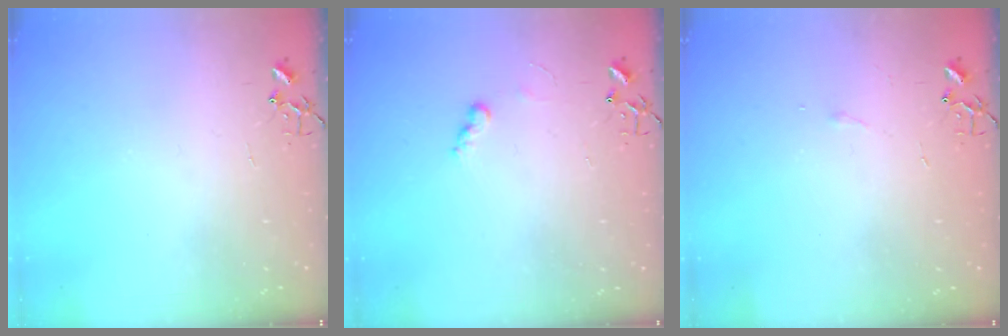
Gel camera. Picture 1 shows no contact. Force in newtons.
{"total": 5.0, "press": 5.0, "slide": 0.5}
{"total": 3.3, "press": 3.2, "slide": 0.6}